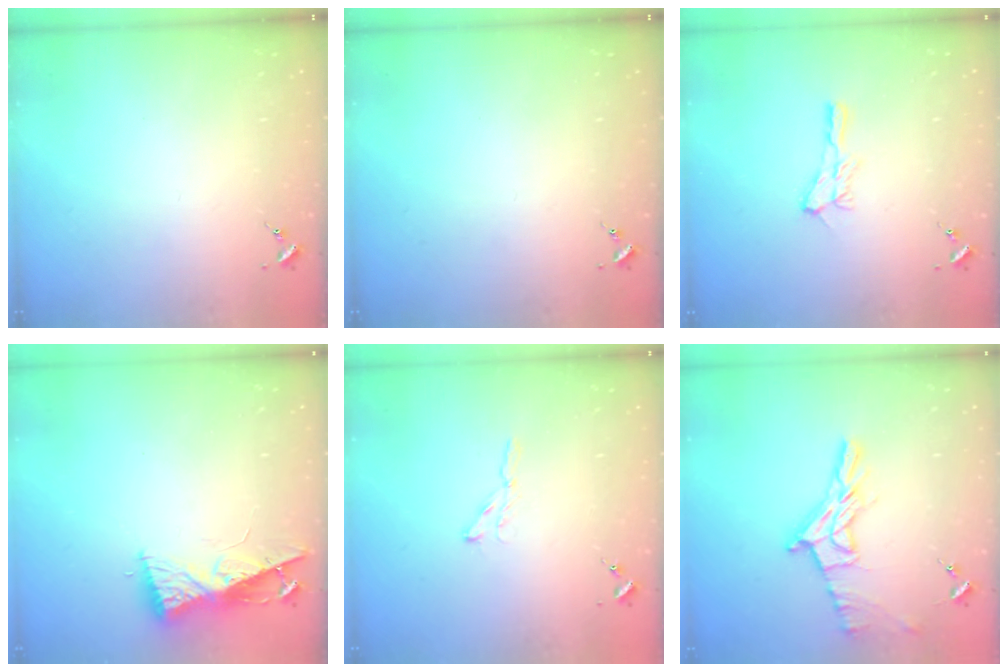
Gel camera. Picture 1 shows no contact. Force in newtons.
{"total": 0.0}
{"total": 8.1, "press": 8.0, "slide": 0.6}
{"total": 8.4, "press": 8.4, "slide": 0.8}
{"total": 3.4, "press": 3.4, "slide": 0.4}
{"total": 12.6, "press": 12.5, "slide": 1.1}